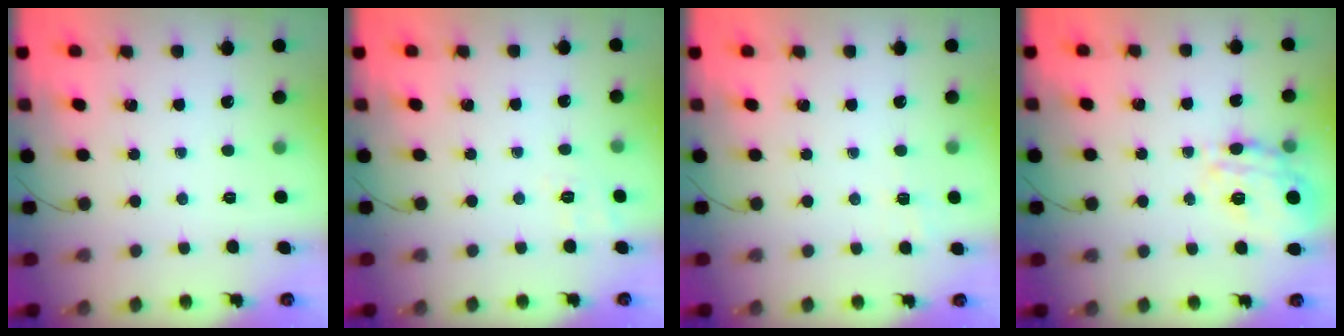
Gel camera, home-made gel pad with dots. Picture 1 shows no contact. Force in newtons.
{"total": 2.5, "press": 1.3, "slide": 2.2}
{"total": 1.5, "press": 0.2, "slide": 1.5}
{"total": 15.4, "press": 15.3, "slide": 1.6}